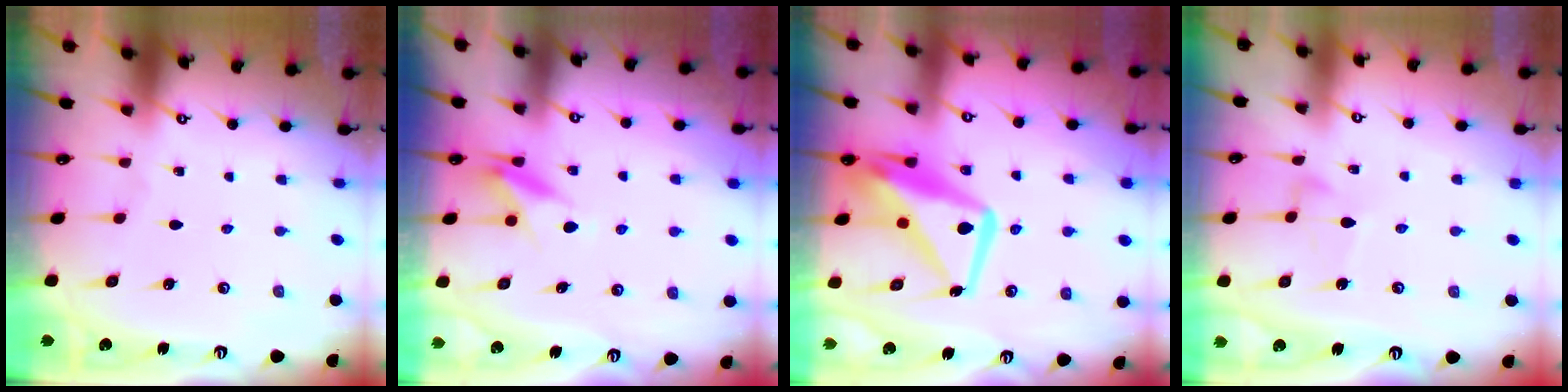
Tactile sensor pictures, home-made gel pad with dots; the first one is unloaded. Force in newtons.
{"total": 8.0, "press": 8.0, "slide": 0.5}
{"total": 14.9, "press": 14.9, "slide": 1.4}
{"total": 3.9, "press": 3.9, "slide": 0.4}